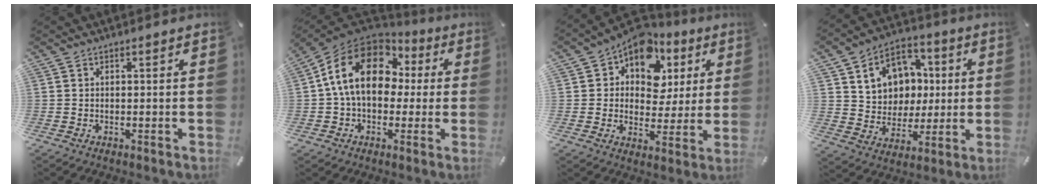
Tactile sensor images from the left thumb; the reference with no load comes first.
{"total": 16.9, "force": [2.0, 12.3, 11.3], "torque": [-0.234, 0.013, 0.035]}
{"total": 11.2, "force": [6.1, 8.2, 4.6], "torque": [-0.084, -0.044, 0.114]}
{"total": 12.7, "force": [2.8, 11.6, 4.3], "torque": [-0.067, -0.005, 0.061]}